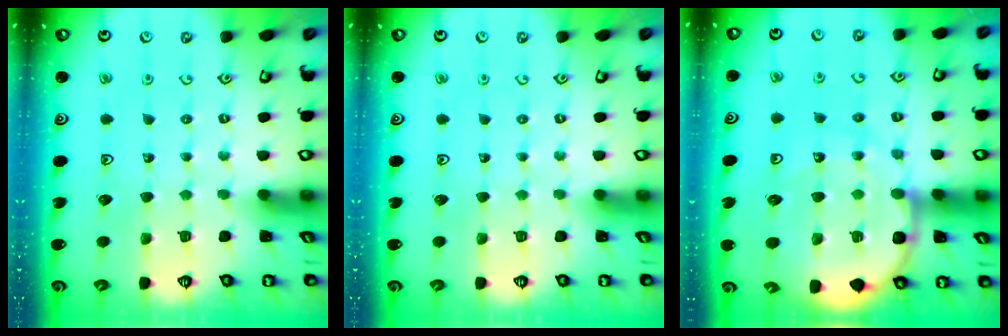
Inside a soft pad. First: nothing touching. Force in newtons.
{"total": 0.0}
{"total": 13.7, "press": 13.4, "slide": 3.0}